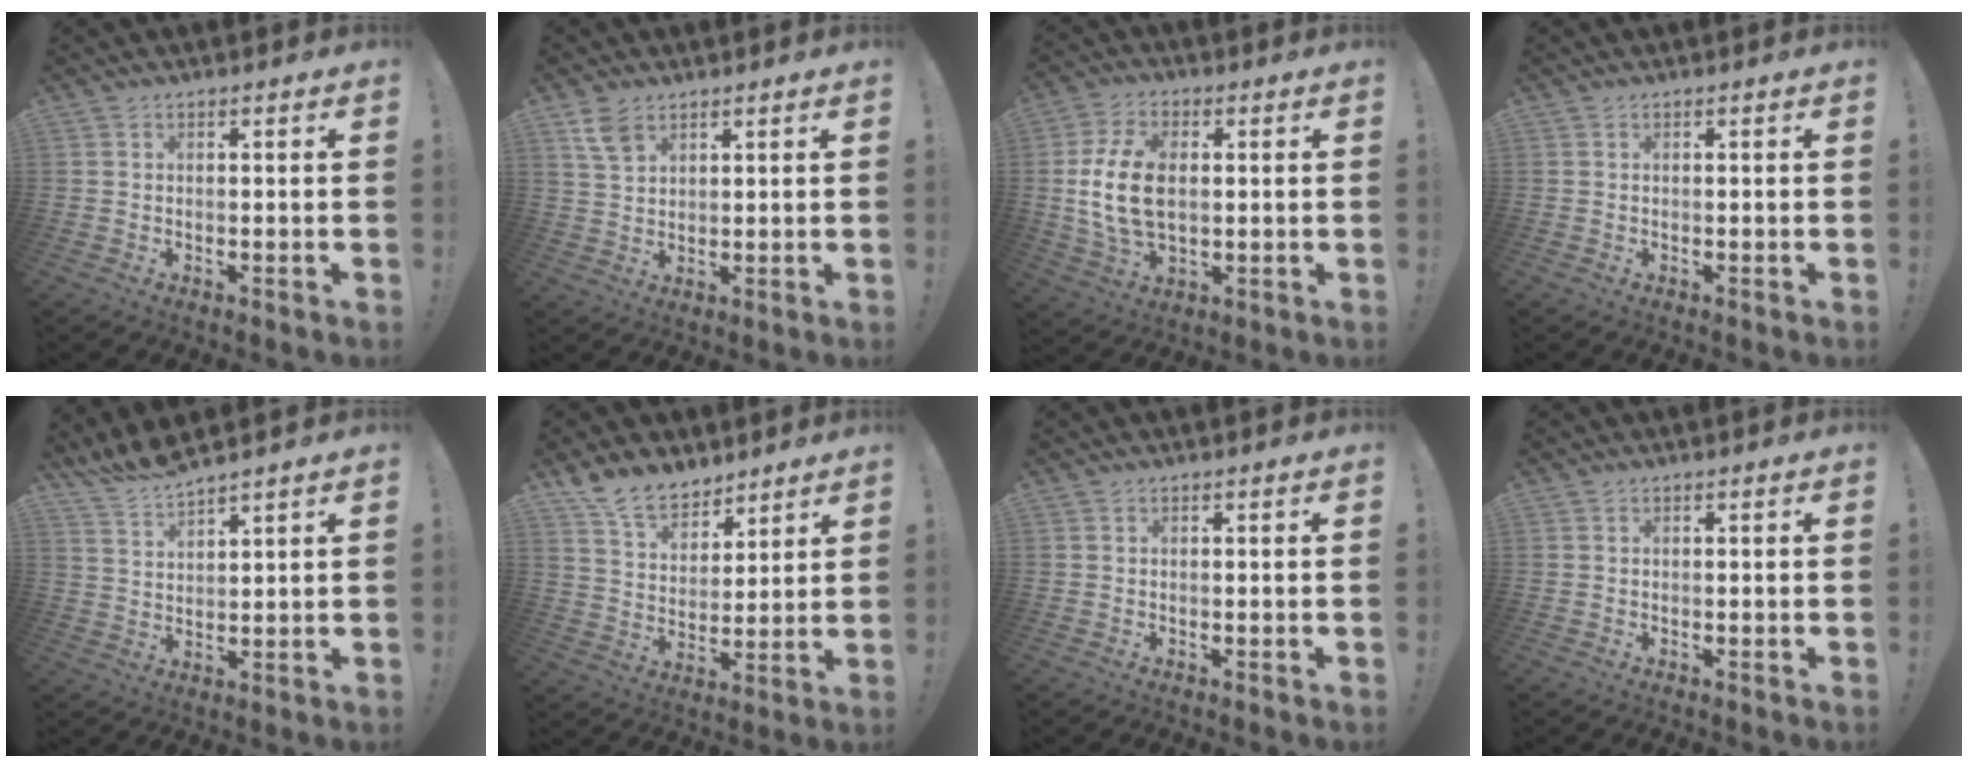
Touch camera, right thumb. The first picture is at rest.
{"total": 6.1, "force": [3.8, 3.4, 3.3], "torque": [-0.060, -0.014, 0.075]}
{"total": 14.5, "force": [1.0, 8.9, 11.5], "torque": [-0.235, 0.003, 0.019]}
{"total": 0.0}
{"total": 6.3, "force": [6.1, 0.1, 1.7], "torque": [-0.058, -0.039, 0.116]}
{"total": 11.7, "force": [9.4, 6.2, 3.0], "torque": [-0.059, -0.069, 0.184]}
{"total": 0.0}
{"total": 0.0}